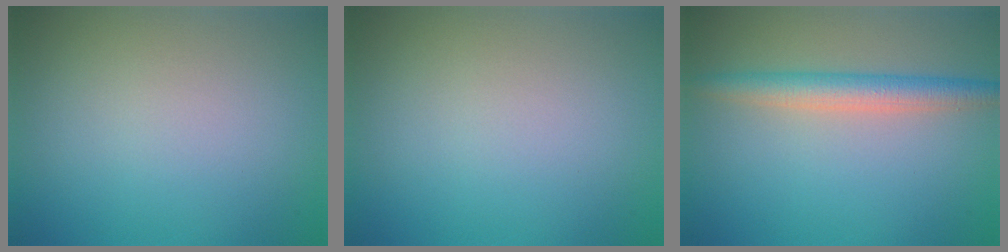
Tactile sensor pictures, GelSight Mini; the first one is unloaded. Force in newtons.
{"total": 0.0}
{"total": 3.3, "press": 3.3, "slide": 0.0}